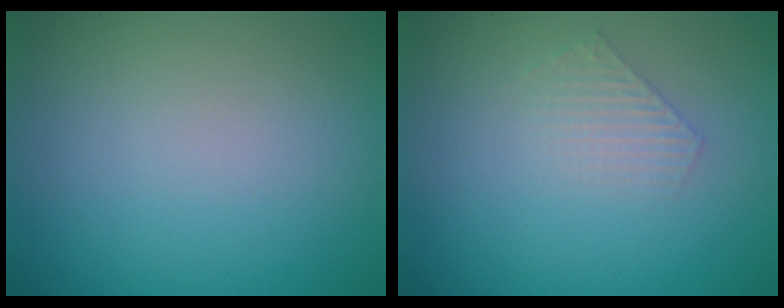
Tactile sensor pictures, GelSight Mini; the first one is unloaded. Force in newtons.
{"total": 1.5, "press": 1.5, "slide": 0.3}